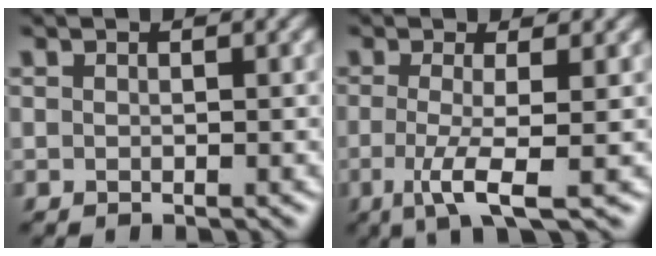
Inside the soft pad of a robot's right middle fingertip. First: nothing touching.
{"total": 4.4, "force": [-1.0, 0.9, 4.1], "torque": [-0.078, -0.013, -0.021]}